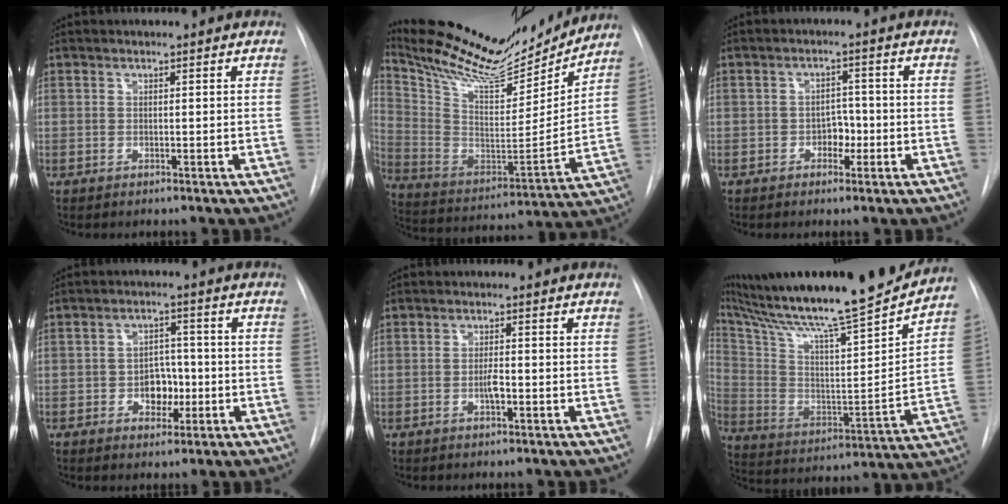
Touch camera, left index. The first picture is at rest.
{"total": 22.7, "force": [20.6, 4.2, 8.4], "torque": [-0.161, -0.028, 0.330]}
{"total": 2.8, "force": [-1.1, 1.9, 1.7], "torque": [-0.018, 0.005, -0.018]}
{"total": 4.9, "force": [-1.3, 3.4, 3.2], "torque": [-0.043, 0.008, -0.018]}
{"total": 1.8, "force": [-0.7, 0.5, 1.7], "torque": [-0.031, -0.002, -0.013]}
{"total": 29.1, "force": [25.4, 1.2, 14.3], "torque": [-0.269, -0.053, 0.384]}